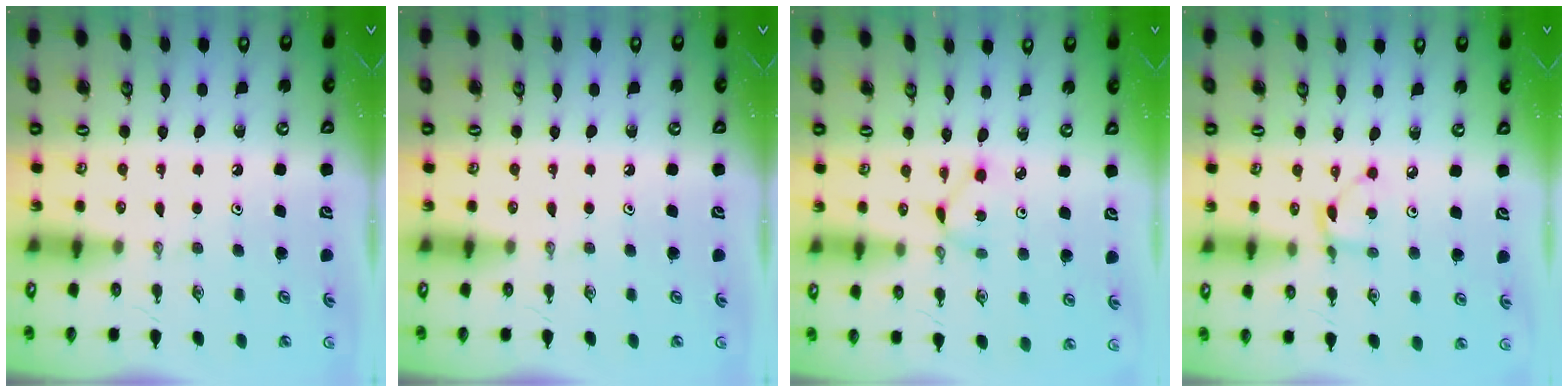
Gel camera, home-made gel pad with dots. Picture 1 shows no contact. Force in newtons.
{"total": 0.0}
{"total": 3.0, "press": 3.0, "slide": 0.1}
{"total": 2.9, "press": 2.9, "slide": 0.1}